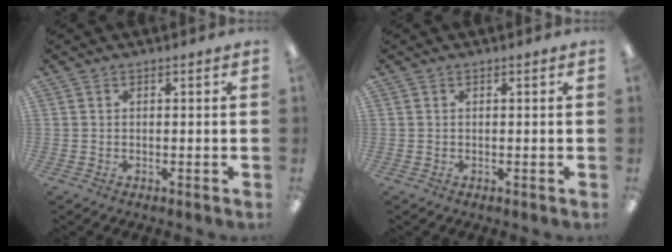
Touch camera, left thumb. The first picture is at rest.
{"total": 0.0}